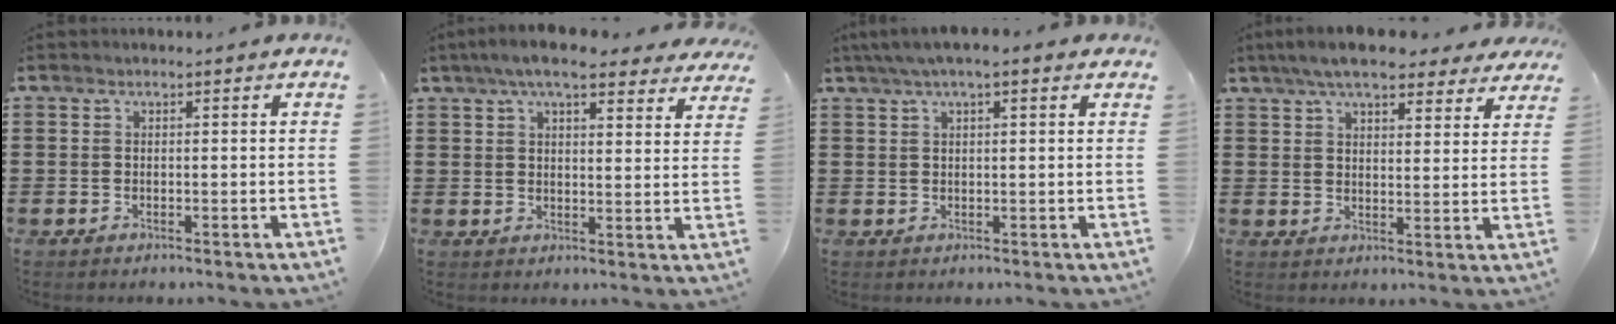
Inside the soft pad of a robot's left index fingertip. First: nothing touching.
{"total": 7.5, "force": [6.2, 1.3, 3.9], "torque": [-0.086, -0.011, 0.111]}
{"total": 3.3, "force": [1.8, 0.8, 2.6], "torque": [-0.052, 0.009, 0.031]}
{"total": 7.6, "force": [6.5, 1.6, 3.6], "torque": [-0.082, -0.011, 0.118]}